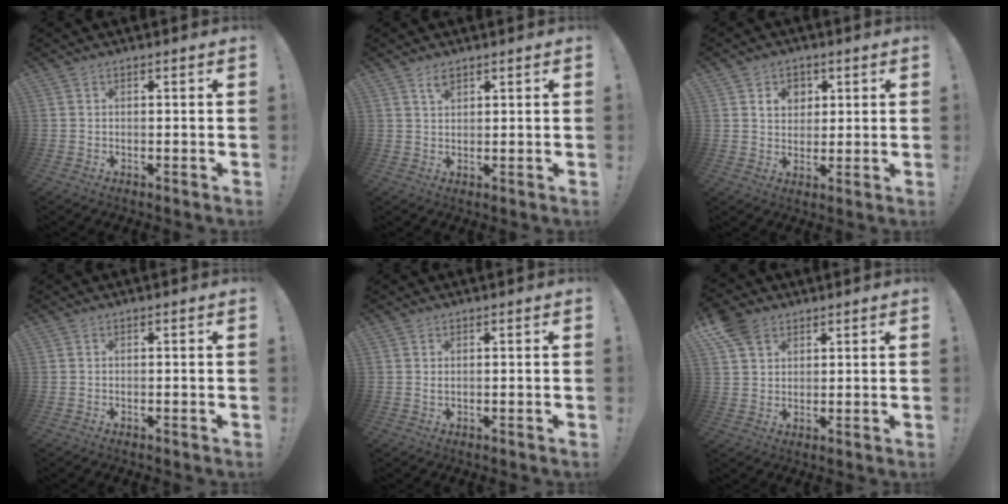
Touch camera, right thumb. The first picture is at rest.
{"total": 2.2, "force": [1.6, 0.9, 1.3], "torque": [-0.009, -0.009, 0.026]}
{"total": 6.4, "force": [2.7, 5.4, 2.1], "torque": [-0.022, -0.013, 0.048]}
{"total": 0.0}
{"total": 0.8, "force": [0.5, 0.2, 0.6], "torque": [-0.008, -0.002, 0.008]}
{"total": 8.0, "force": [5.2, 5.3, 3.2], "torque": [-0.060, -0.020, 0.105]}